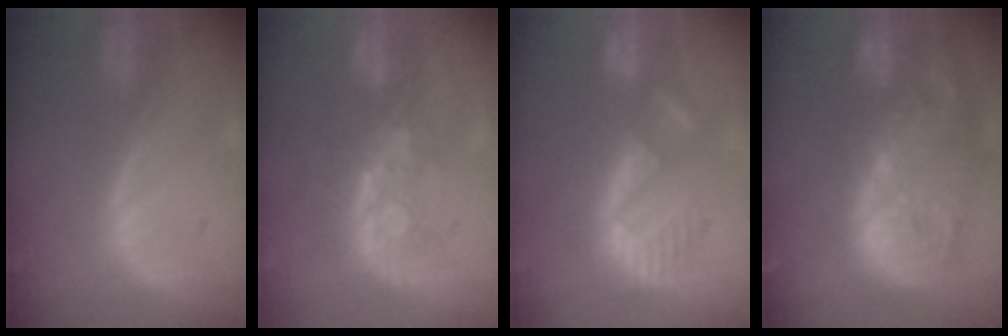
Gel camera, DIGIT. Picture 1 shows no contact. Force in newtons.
{"total": 8.5, "press": 7.0, "slide": 4.8}
{"total": 9.1, "press": 8.1, "slide": 4.1}
{"total": 14.4, "press": 12.5, "slide": 7.2}